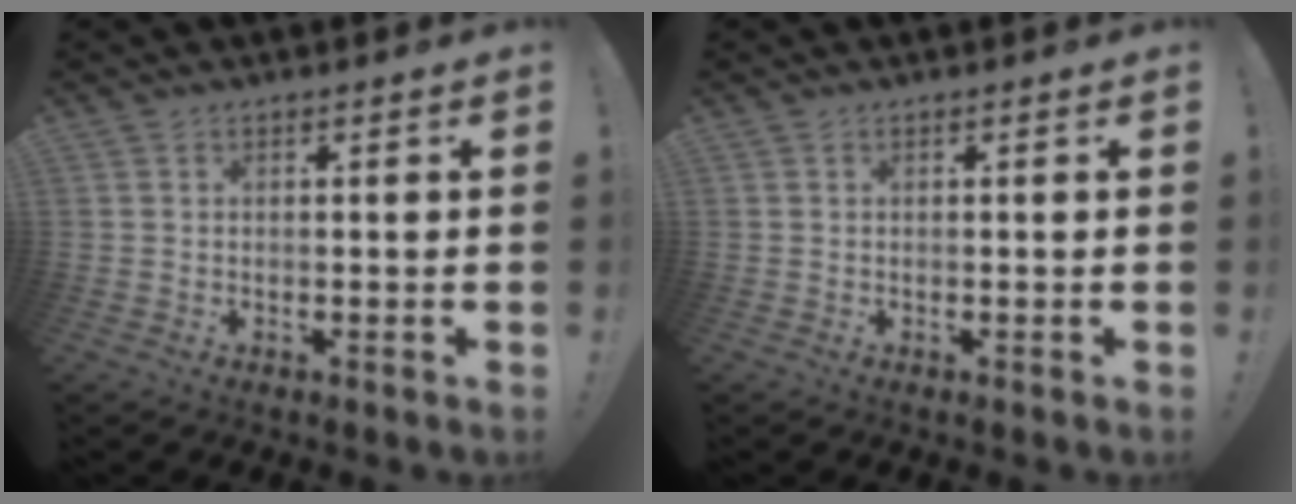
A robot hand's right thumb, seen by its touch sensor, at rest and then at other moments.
{"total": 0.0}